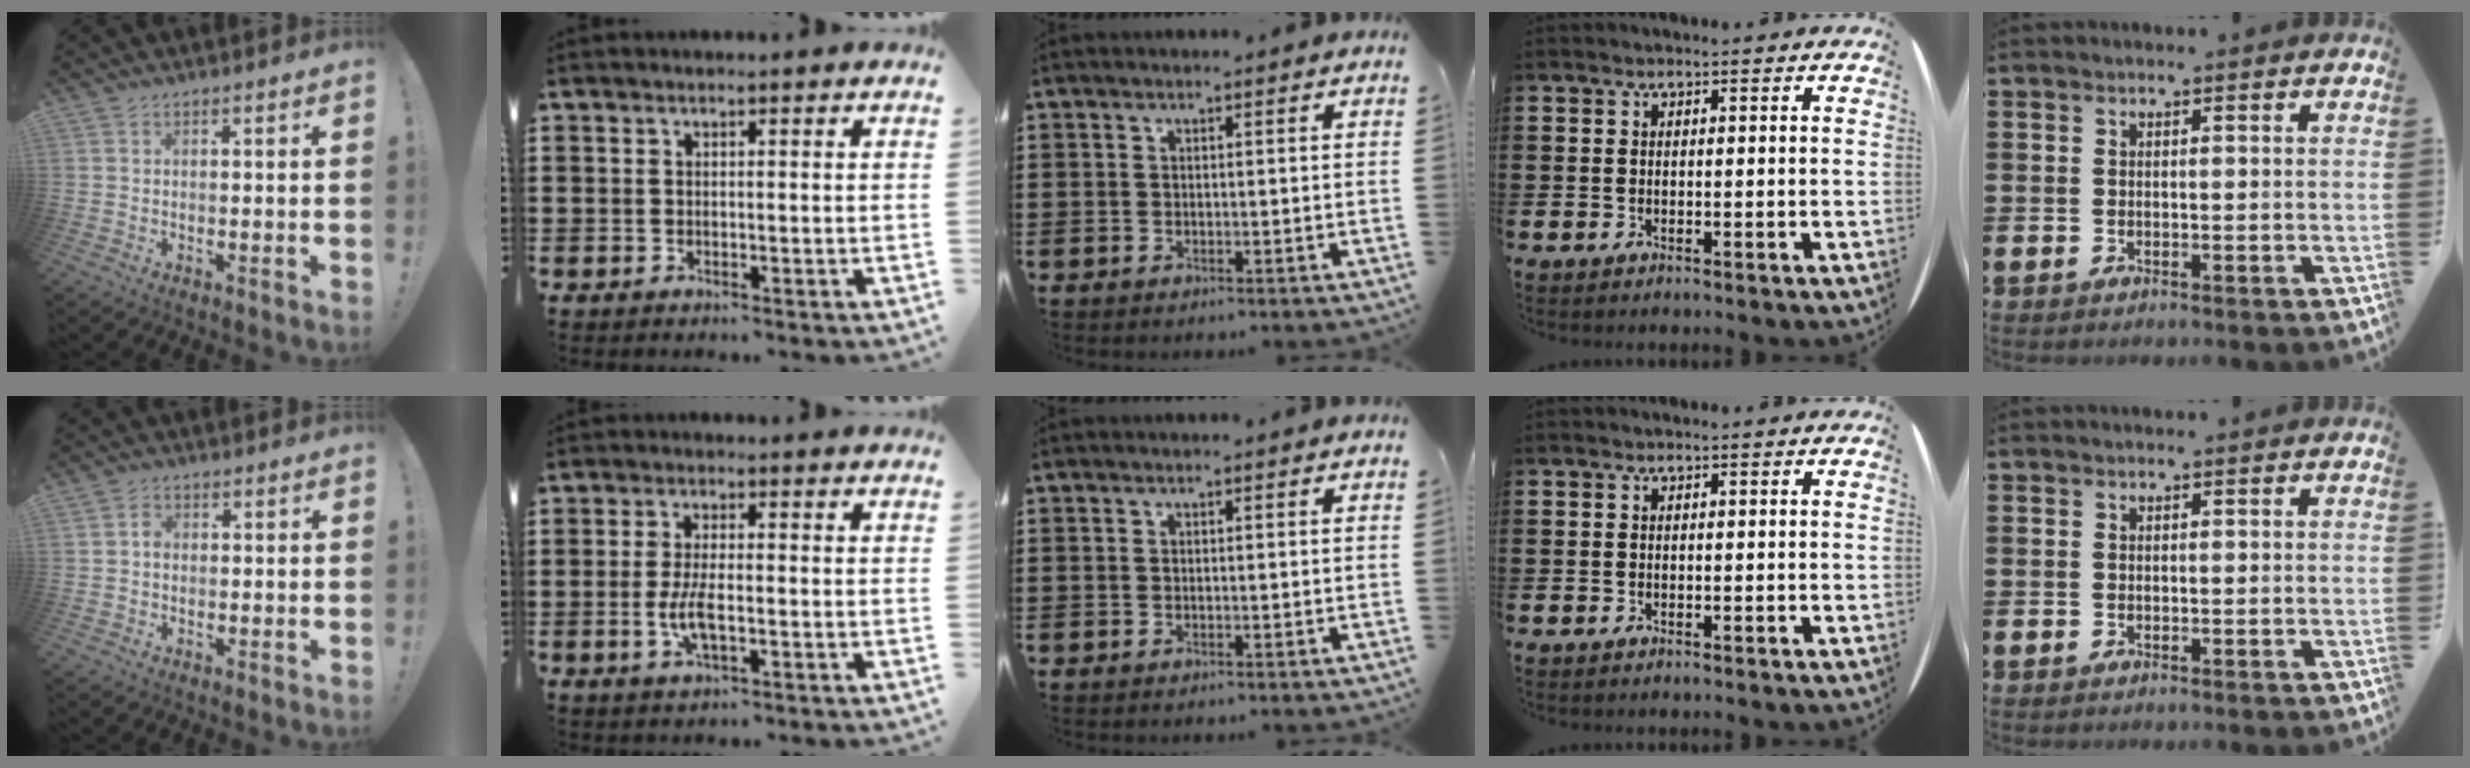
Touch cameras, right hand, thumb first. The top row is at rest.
{"thumb": {"total": 2.1, "force": [-0.2, 1.7, 1.2], "torque": [-0.016, 0.004, -0.006]}, "index": {"total": 4.8, "force": [-1.0, 1.6, 4.4], "torque": [-0.096, -0.004, -0.023]}}